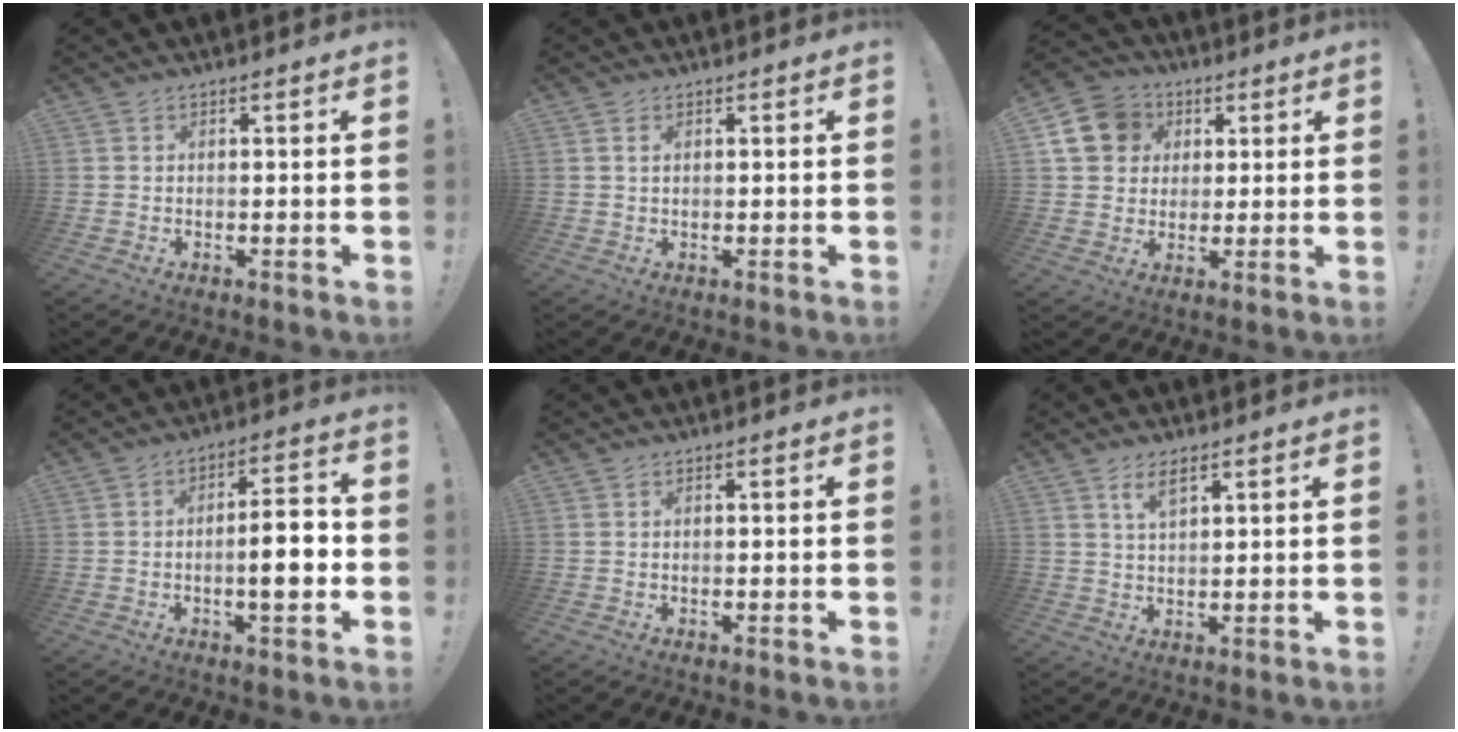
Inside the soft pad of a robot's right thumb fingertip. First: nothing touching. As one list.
[{"total": 1.2, "force": [0.5, 0.6, 0.9], "torque": [-0.012, -0.001, 0.007]}, {"total": 13.0, "force": [4.0, 11.3, 5.1], "torque": [-0.075, -0.010, 0.081]}, {"total": 9.5, "force": [-1.9, 2.3, 9.0], "torque": [-0.122, 0.002, -0.037]}, {"total": 0.0}, {"total": 4.3, "force": [2.5, 1.6, 3.1], "torque": [-0.053, -0.008, 0.043]}]